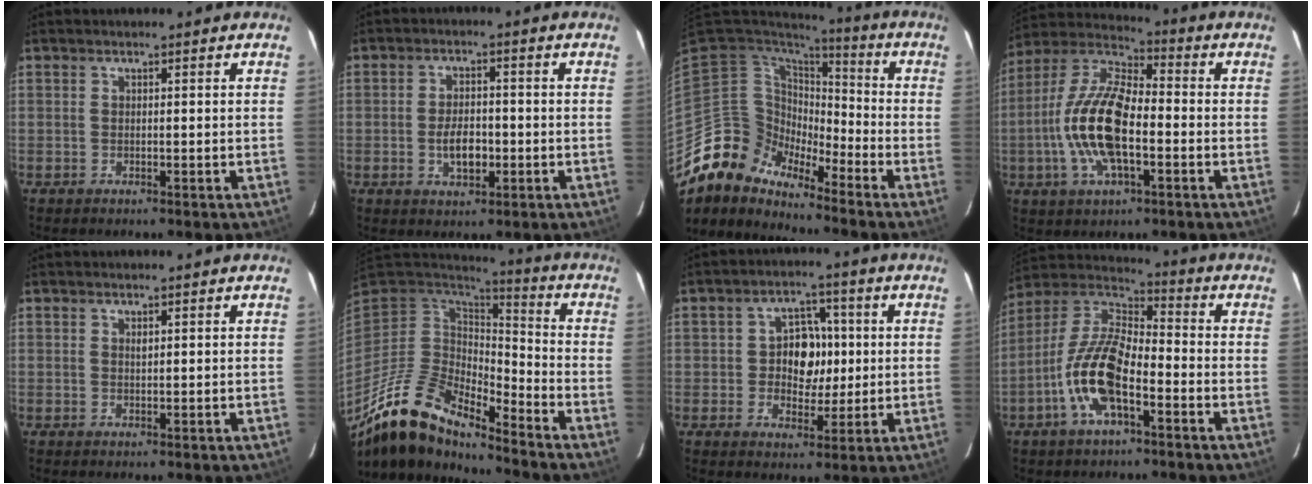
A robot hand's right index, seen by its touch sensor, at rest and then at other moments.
{"total": 5.7, "force": [-1.5, 3.0, 4.6], "torque": [-0.091, 0.001, -0.021]}
{"total": 10.1, "force": [-9.3, 4.0, 0.3], "torque": [-0.013, 0.034, -0.193]}
{"total": 16.6, "force": [-3.4, 6.9, 14.7], "torque": [-0.299, 0.003, -0.074]}
{"total": 0.6, "force": [0.3, 0.2, 0.4], "torque": [-0.006, 0.002, 0.007]}
{"total": 17.0, "force": [-13.9, 4.2, 8.8], "torque": [-0.168, -0.026, -0.268]}
{"total": 7.2, "force": [0.2, 6.0, 4.1], "torque": [-0.070, 0.014, 0.006]}
{"total": 14.2, "force": [-5.9, 5.4, 11.8], "torque": [-0.246, 0.000, -0.120]}